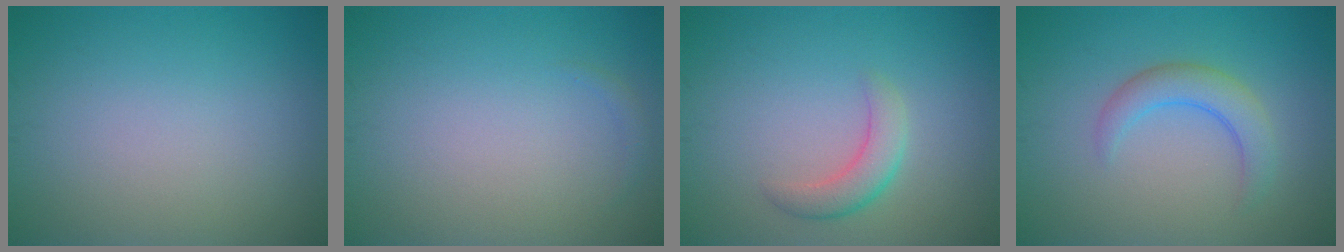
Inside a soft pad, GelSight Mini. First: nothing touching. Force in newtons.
{"total": 0.5, "press": 0.5, "slide": 0.1}
{"total": 2.5, "press": 2.5, "slide": 0.1}
{"total": 3.0, "press": 3.0, "slide": 0.3}